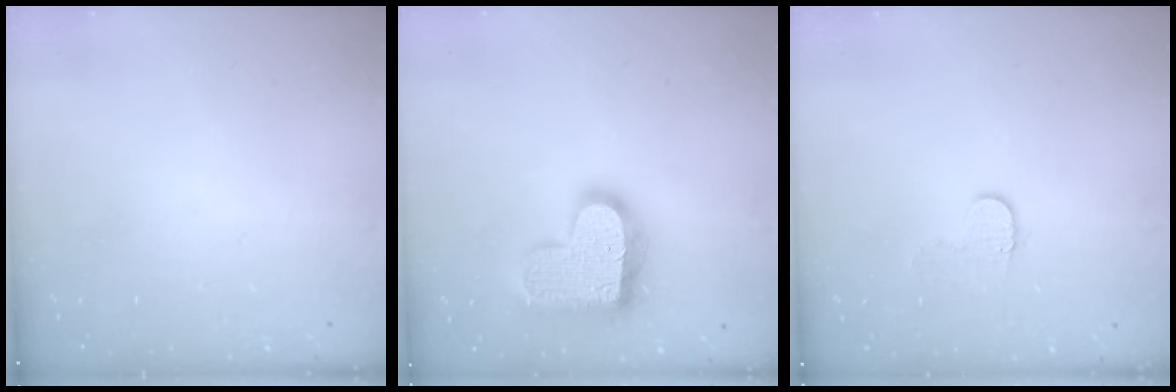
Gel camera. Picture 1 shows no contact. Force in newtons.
{"total": 19.0, "press": 19.0, "slide": 1.1}
{"total": 5.8, "press": 5.8, "slide": 0.5}